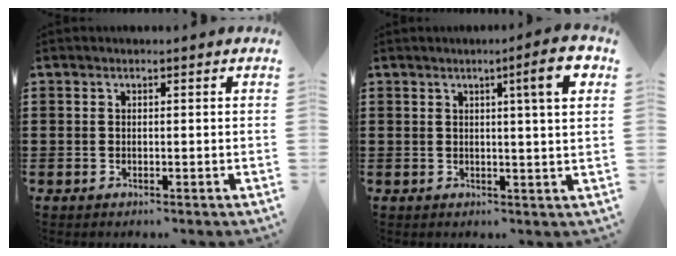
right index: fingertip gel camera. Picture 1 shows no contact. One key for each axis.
{"total": 7.0, "fx": 2.6, "fy": 0.2, "fz": 6.5, "tx": -0.103, "ty": -0.006, "tz": 0.035}